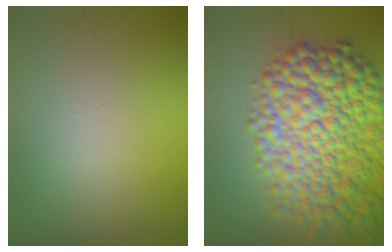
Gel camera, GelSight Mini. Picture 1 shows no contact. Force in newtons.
{"total": 11.4, "press": 11.4, "slide": 0.3}